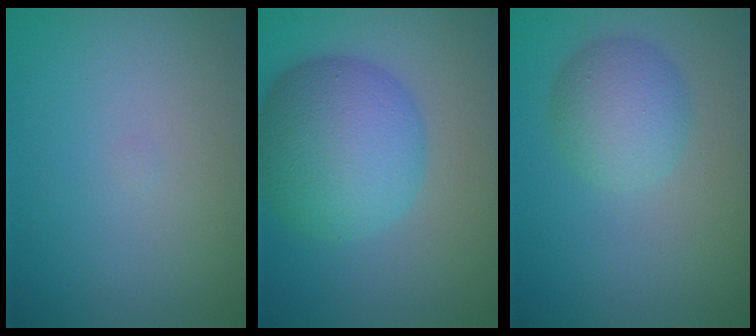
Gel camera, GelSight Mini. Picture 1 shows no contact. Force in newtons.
{"total": 8.6, "press": 8.6, "slide": 0.1}
{"total": 4.4, "press": 4.4, "slide": 0.1}